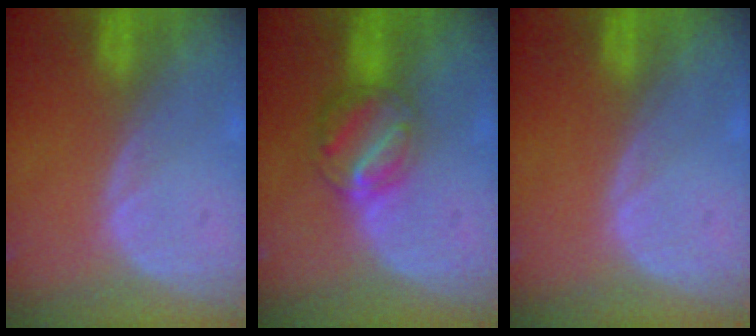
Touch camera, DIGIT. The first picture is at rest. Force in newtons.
{"total": 6.3, "press": 5.6, "slide": 2.8}
{"total": 0.0}